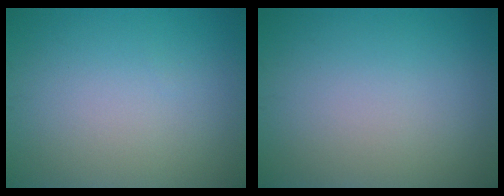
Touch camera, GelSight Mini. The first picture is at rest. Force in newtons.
{"total": 0.0}